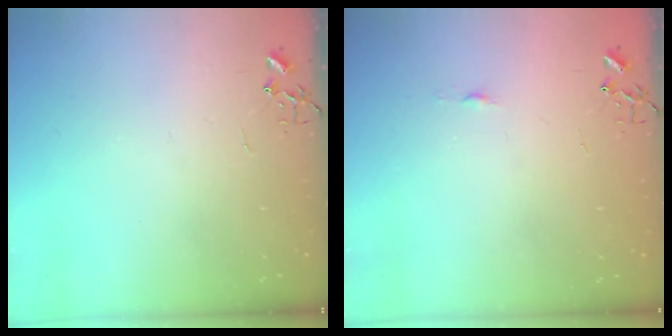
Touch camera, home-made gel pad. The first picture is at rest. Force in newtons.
{"total": 3.3, "press": 3.3, "slide": 0.4}